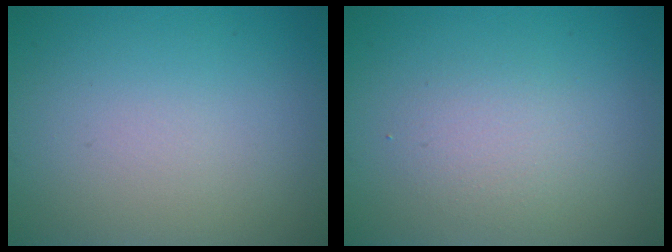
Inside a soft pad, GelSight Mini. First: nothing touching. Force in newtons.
{"total": 2.0, "press": 2.0, "slide": 0.1}